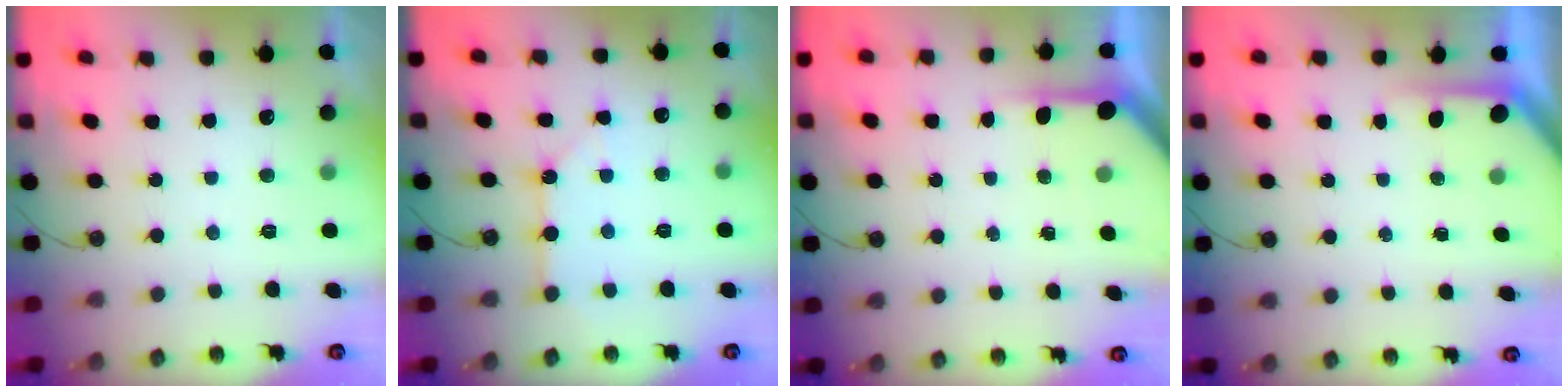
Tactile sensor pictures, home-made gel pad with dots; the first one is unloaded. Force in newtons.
{"total": 2.7, "press": 2.6, "slide": 0.3}
{"total": 4.8, "press": 4.8, "slide": 0.2}
{"total": 4.0, "press": 4.0, "slide": 0.4}